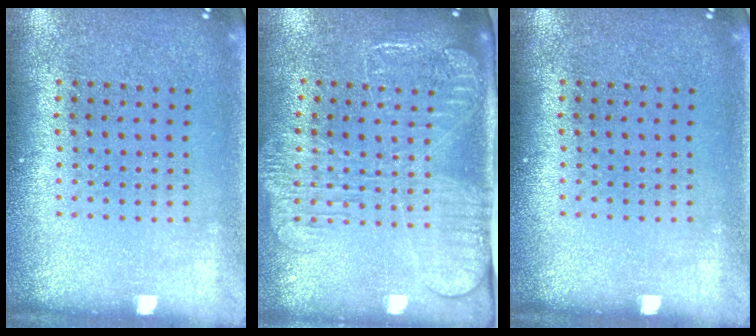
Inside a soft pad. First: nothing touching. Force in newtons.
{"total": 2.6, "press": 2.1, "slide": 1.6}
{"total": 0.0}